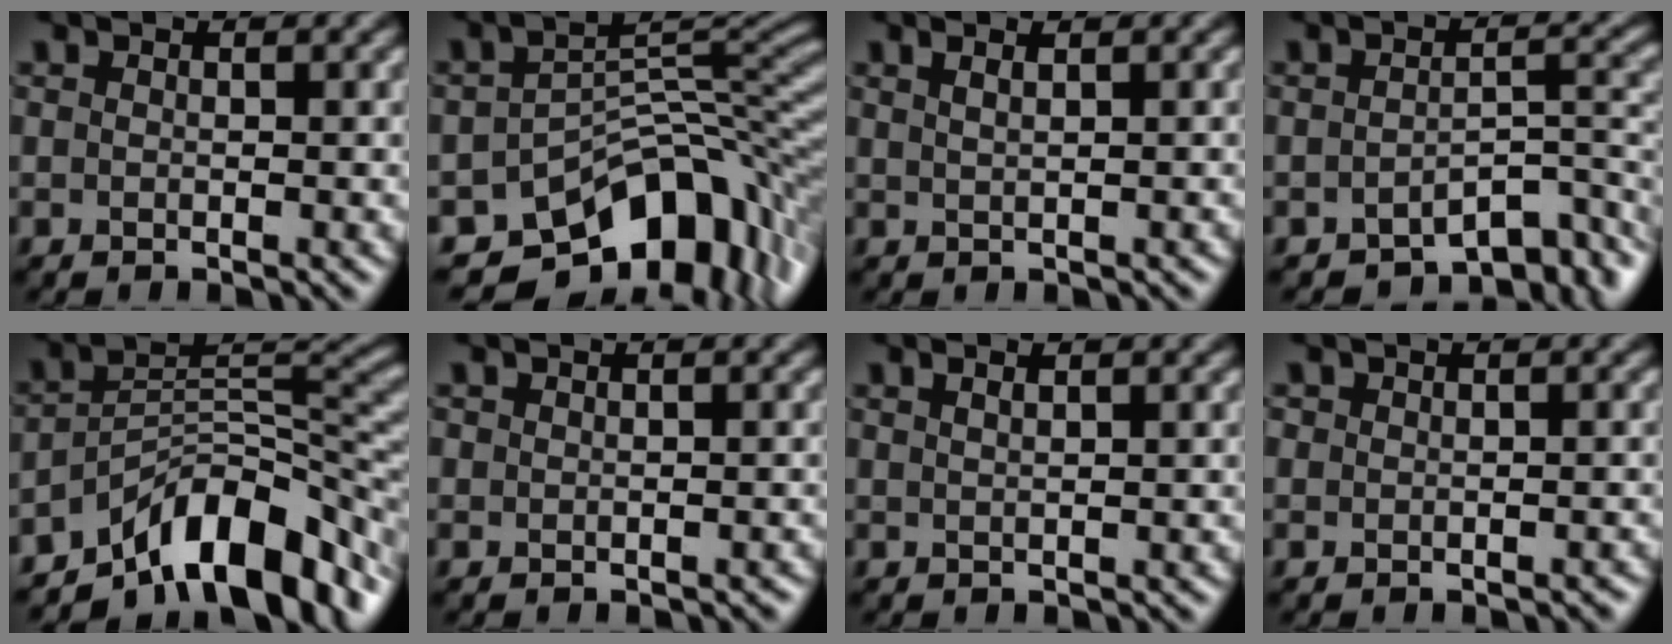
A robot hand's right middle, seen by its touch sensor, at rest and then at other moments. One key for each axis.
{"total": 10.6, "fx": -6.9, "fy": 5.7, "fz": 5.6, "tx": -0.058, "ty": -0.008, "tz": -0.116}
{"total": 1.6, "fx": 1.0, "fy": 0.6, "fz": 1.1, "tx": -0.014, "ty": -0.003, "tz": 0.015}
{"total": 6.4, "fx": -4.8, "fy": 2.4, "fz": 3.4, "tx": -0.031, "ty": -0.006, "tz": -0.067}
{"total": 11.1, "fx": -7.3, "fy": 4.1, "fz": 7.3, "tx": -0.091, "ty": 0.004, "tz": -0.134}
{"total": 0.7, "fx": -0.3, "fy": 0.6, "fz": 0.1, "tx": 0.005, "ty": -0.006, "tz": -0.004}
{"total": 0.9, "fx": 0.5, "fy": 0.3, "fz": 0.7, "tx": -0.011, "ty": 0.005, "tz": 0.011}
{"total": 1.0, "fx": -0.3, "fy": 0.9, "fz": 0.0, "tx": 0.011, "ty": -0.006, "tz": -0.005}